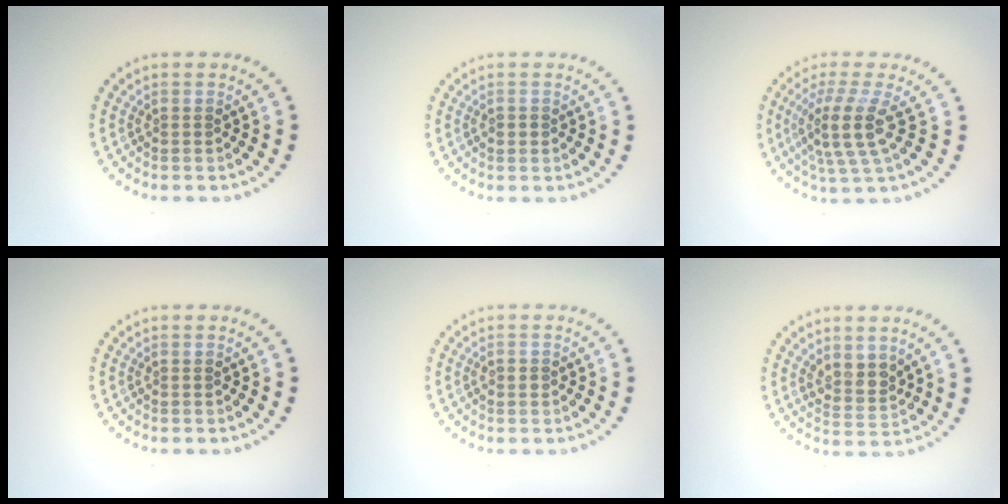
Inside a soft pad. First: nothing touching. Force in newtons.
{"total": 1.1, "press": 1.1, "slide": 0.1}
{"total": 4.4, "press": 3.3, "slide": 2.9}
{"total": 0.0}
{"total": 1.1, "press": 1.1, "slide": 0.1}
{"total": 2.4, "press": 2.2, "slide": 1.1}